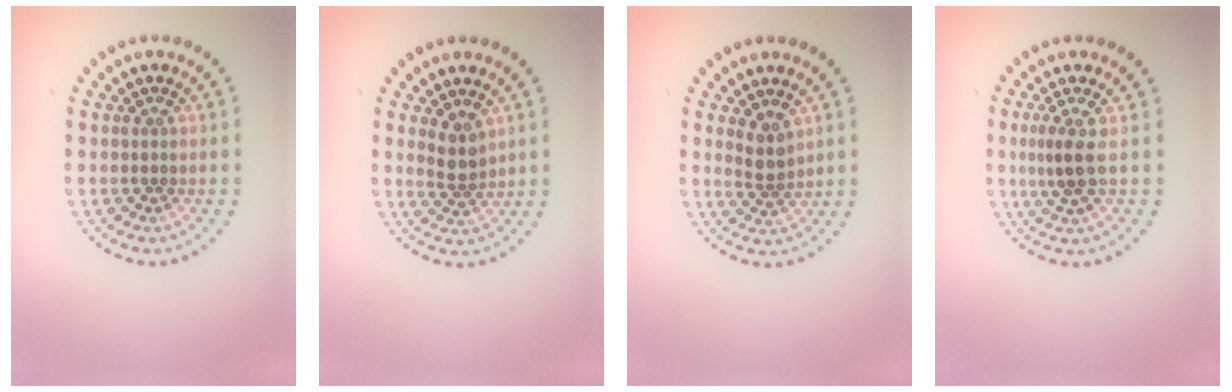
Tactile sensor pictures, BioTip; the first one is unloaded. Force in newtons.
{"total": 2.1, "press": 1.7, "slide": 1.2}
{"total": 2.1, "press": 1.7, "slide": 1.2}
{"total": 2.3, "press": 1.6, "slide": 1.6}